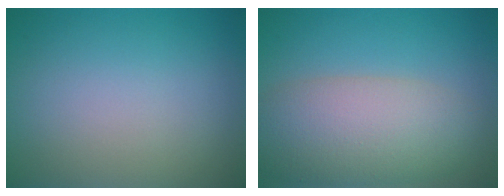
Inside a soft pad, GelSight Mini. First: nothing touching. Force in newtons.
{"total": 7.7, "press": 7.7, "slide": 0.6}